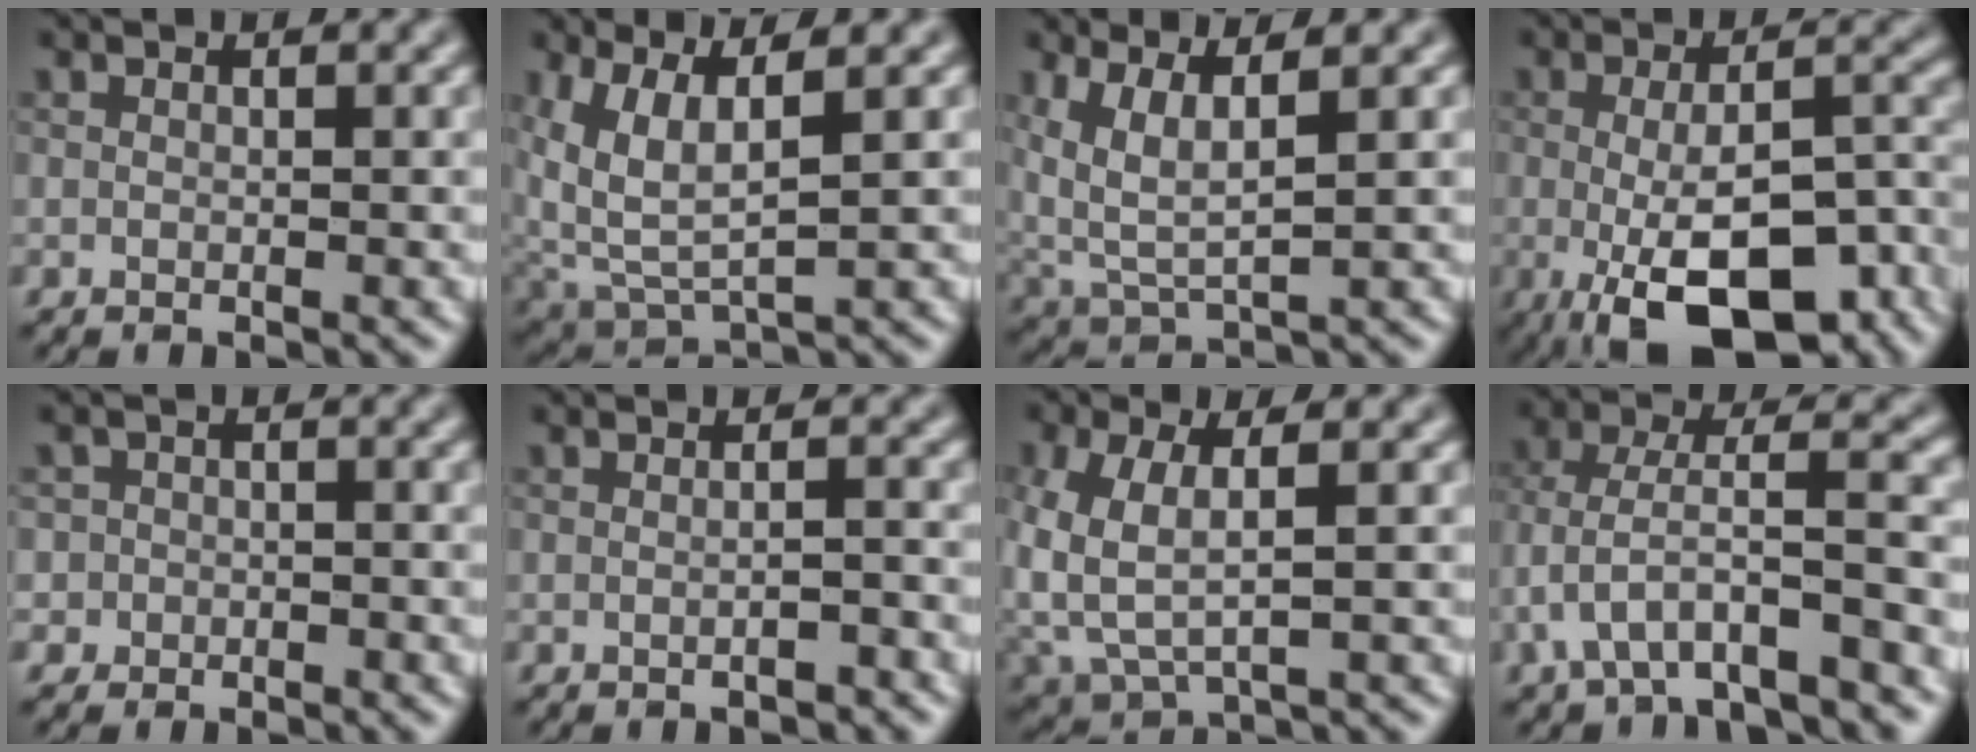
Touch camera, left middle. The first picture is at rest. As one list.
[{"total": 5.5, "force": [2.1, 2.6, 4.4], "torque": [-0.112, -0.011, 0.052]}, {"total": 5.0, "force": [2.1, 2.1, 4.0], "torque": [-0.100, -0.006, 0.048]}, {"total": 13.3, "force": [-5.2, 5.4, 11.0], "torque": [-0.169, -0.019, -0.075]}, {"total": 2.2, "force": [-0.8, 2.1, -0.1], "torque": [0.027, 0.010, -0.028]}, {"total": 1.8, "force": [-0.6, 0.4, 1.6], "torque": [-0.018, 0.002, -0.015]}, {"total": 5.4, "force": [0.1, 3.0, 4.4], "torque": [-0.117, -0.007, 0.007]}, {"total": 7.1, "force": [-3.7, 2.5, 5.6], "torque": [-0.102, 0.010, -0.067]}]